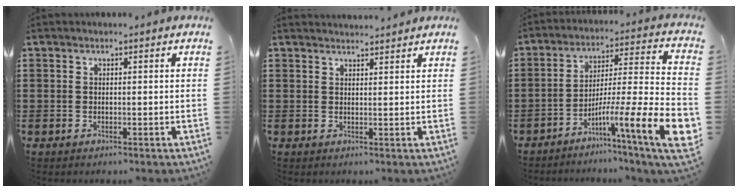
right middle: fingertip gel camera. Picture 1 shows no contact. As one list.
[{"total": 1.7, "force": [1.7, 0.0, 0.0], "torque": [-0.005, 0.003, 0.034]}, {"total": 11.4, "force": [-6.1, 0.6, 9.6], "torque": [-0.149, -0.016, -0.115]}]